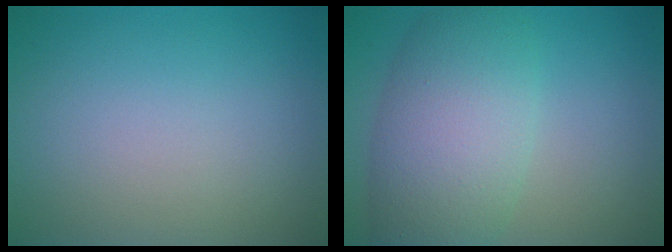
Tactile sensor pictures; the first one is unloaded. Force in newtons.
{"total": 7.6, "press": 7.6, "slide": 0.3}